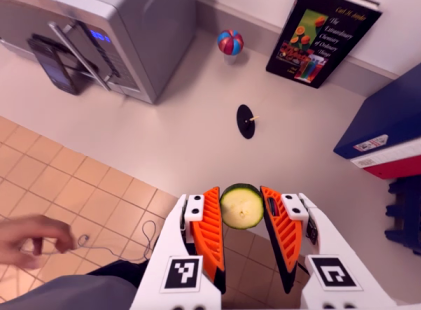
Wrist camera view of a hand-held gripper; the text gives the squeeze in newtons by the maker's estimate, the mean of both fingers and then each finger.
{"total": 8.4, "left": 8.5, "right": 8.4}